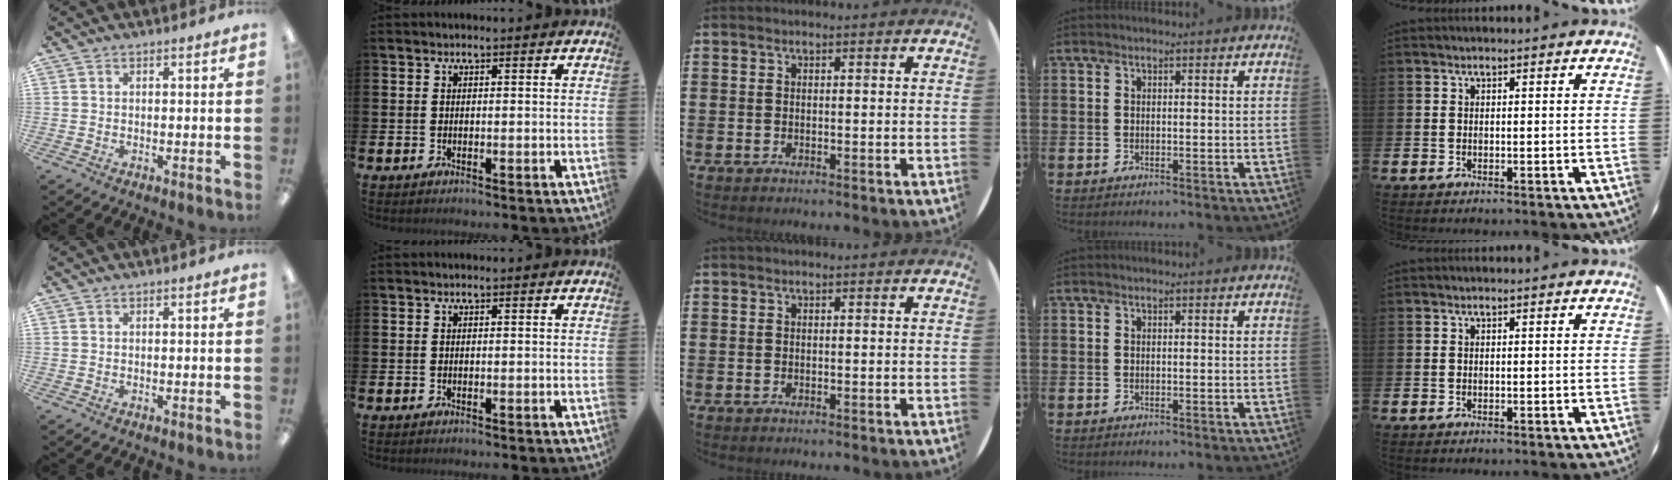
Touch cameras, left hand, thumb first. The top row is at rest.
{}